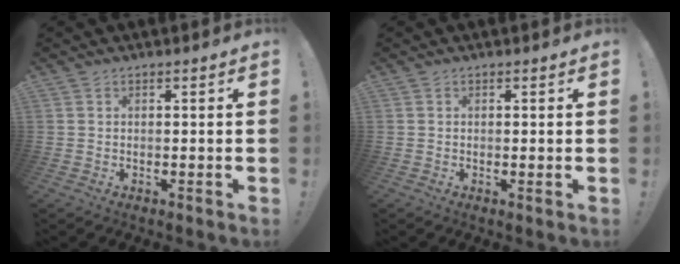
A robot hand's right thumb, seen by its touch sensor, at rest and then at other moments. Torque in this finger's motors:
{"motor_torque": [-0.05, -0.25, 0.02, -0.07, -0.03]}